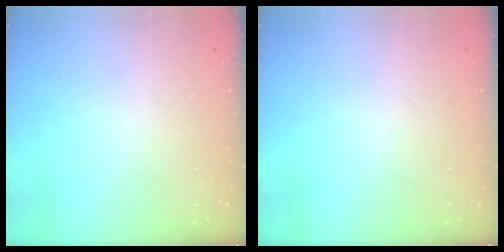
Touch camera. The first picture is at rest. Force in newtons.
{"total": 0.0}